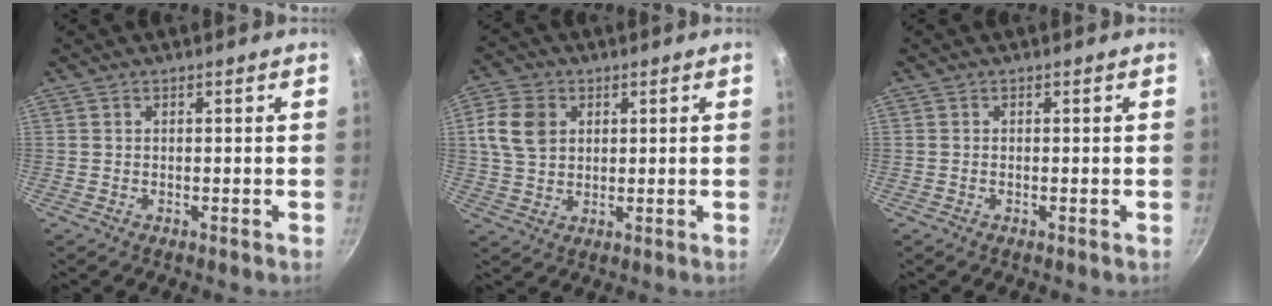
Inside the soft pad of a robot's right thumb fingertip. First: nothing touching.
{"total": 8.3, "force": [2.2, 6.3, 5.0], "torque": [-0.083, 0.004, 0.038]}
{"total": 0.0}